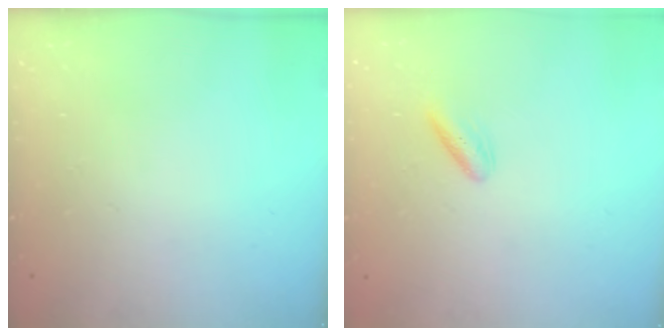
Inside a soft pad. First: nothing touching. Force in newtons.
{"total": 2.8, "press": 2.4, "slide": 1.4}